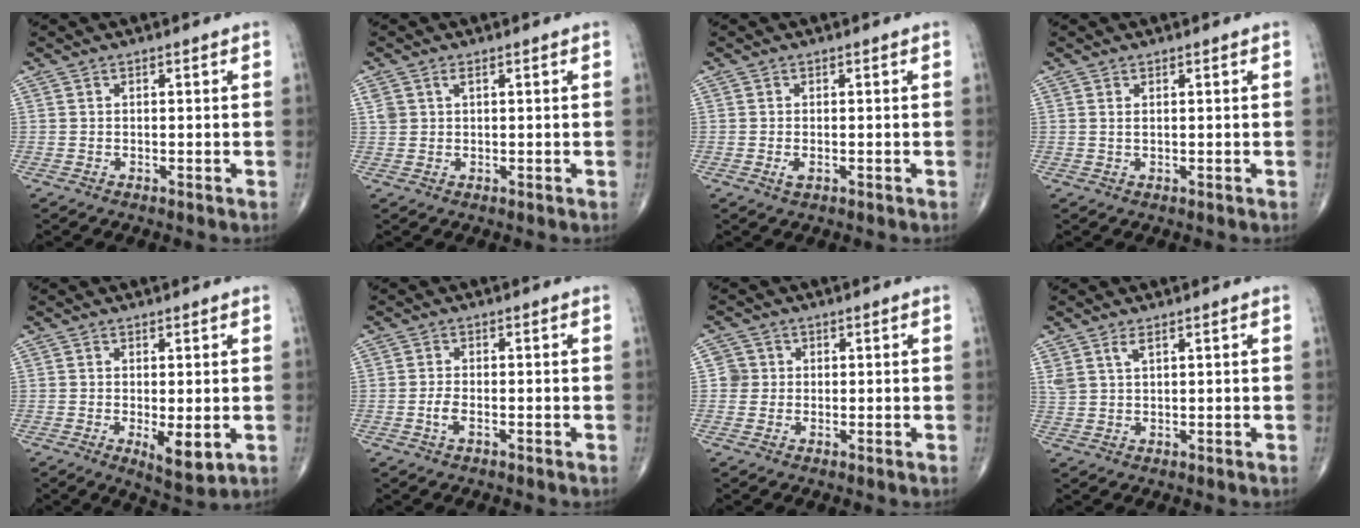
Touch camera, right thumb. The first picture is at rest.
{"total": 2.0, "force": [0.9, 1.2, 1.3], "torque": [-0.030, 0.006, 0.025]}
{"total": 1.3, "force": [-0.4, 0.6, 1.1], "torque": [-0.021, -0.002, -0.007]}
{"total": 0.6, "force": [0.3, 0.2, 0.5], "torque": [-0.011, 0.000, 0.006]}
{"total": 5.5, "force": [-1.0, 2.0, 5.1], "torque": [-0.075, -0.018, -0.007]}
{"total": 2.2, "force": [-0.8, 1.0, 1.8], "torque": [-0.040, 0.005, -0.015]}
{"total": 2.7, "force": [0.2, 2.7, 0.1], "torque": [0.020, 0.007, -0.002]}
{"total": 2.6, "force": [1.6, 1.0, 1.8], "torque": [-0.042, -0.001, 0.041]}